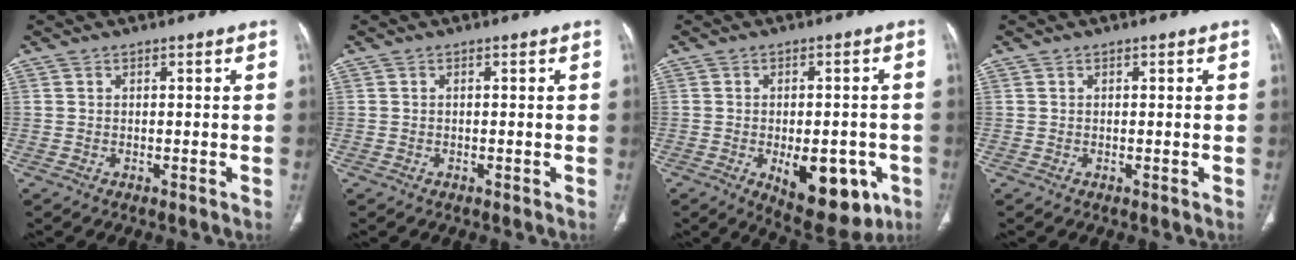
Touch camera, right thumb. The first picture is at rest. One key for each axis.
{"total": 0.0}
{"total": 14.1, "fx": -5.0, "fy": 7.1, "fz": 11.1, "tx": -0.123, "ty": 0.006, "tz": -0.051}
{"total": 0.0}